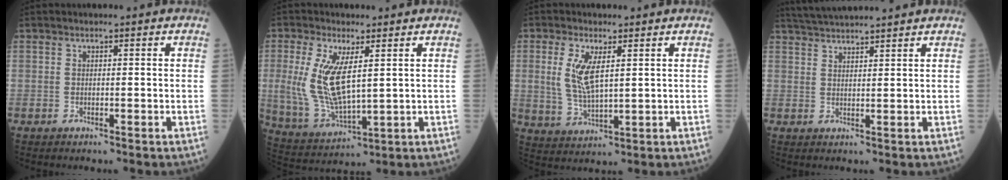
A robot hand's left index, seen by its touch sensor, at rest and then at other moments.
{"total": 10.5, "force": [2.0, 3.4, 9.7], "torque": [-0.220, -0.005, 0.057]}
{"total": 6.6, "force": [1.7, 2.1, 6.0], "torque": [-0.135, 0.000, 0.048]}
{"total": 7.1, "force": [6.7, -0.8, 2.3], "torque": [-0.047, 0.031, 0.111]}